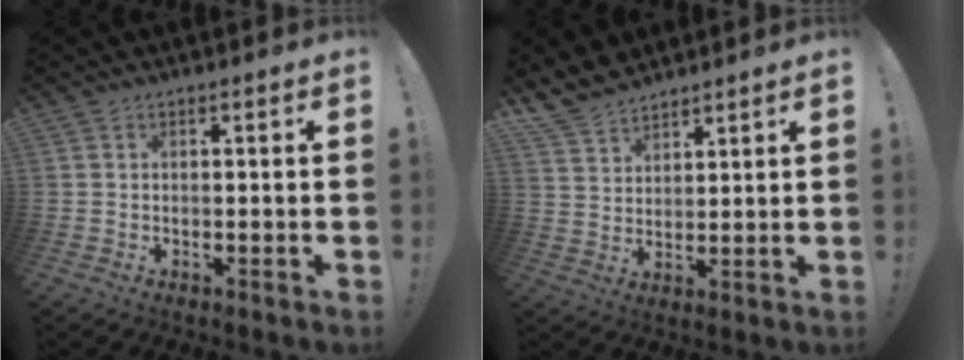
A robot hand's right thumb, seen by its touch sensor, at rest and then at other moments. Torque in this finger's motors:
{"motor_torque": [0.24, 2.37, 0.20, 0.17, 0.03]}